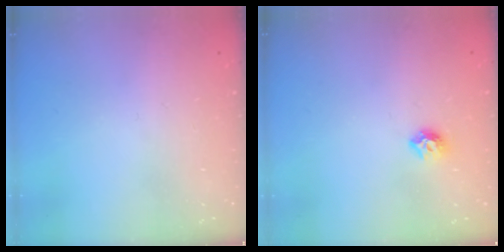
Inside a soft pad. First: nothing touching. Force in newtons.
{"total": 6.1, "press": 6.0, "slide": 0.9}